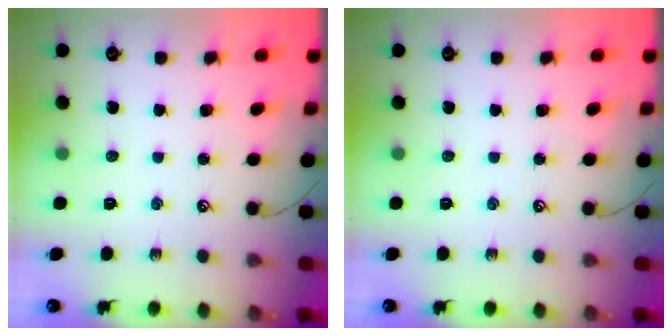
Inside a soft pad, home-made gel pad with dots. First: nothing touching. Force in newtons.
{"total": 0.0}